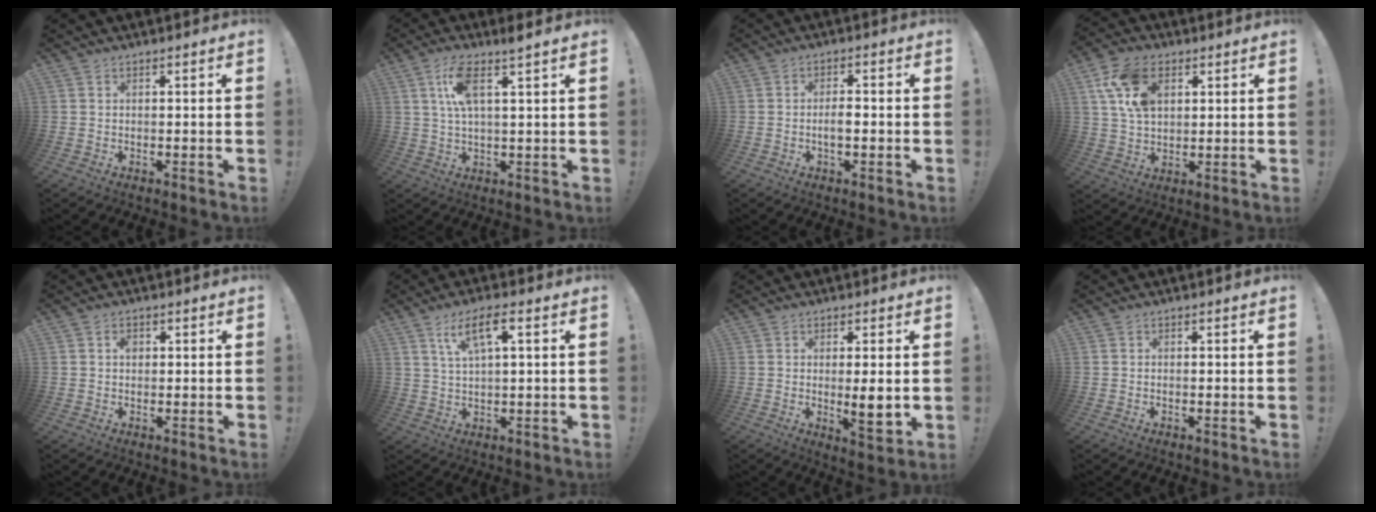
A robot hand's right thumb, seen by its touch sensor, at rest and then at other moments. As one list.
[{"total": 8.5, "force": [3.8, 1.4, 7.5], "torque": [-0.130, -0.009, 0.064]}, {"total": 3.8, "force": [-1.2, 1.3, 3.3], "torque": [-0.059, 0.004, -0.025]}, {"total": 13.4, "force": [5.2, 8.6, 8.8], "torque": [-0.172, 0.003, 0.101]}, {"total": 1.8, "force": [0.1, 1.5, 0.9], "torque": [-0.012, 0.003, -0.001]}, {"total": 7.8, "force": [3.2, 1.7, 7.0], "torque": [-0.127, 0.001, 0.054]}, {"total": 7.1, "force": [0.3, 1.4, 7.0], "torque": [-0.089, -0.015, 0.006]}, {"total": 0.0}]